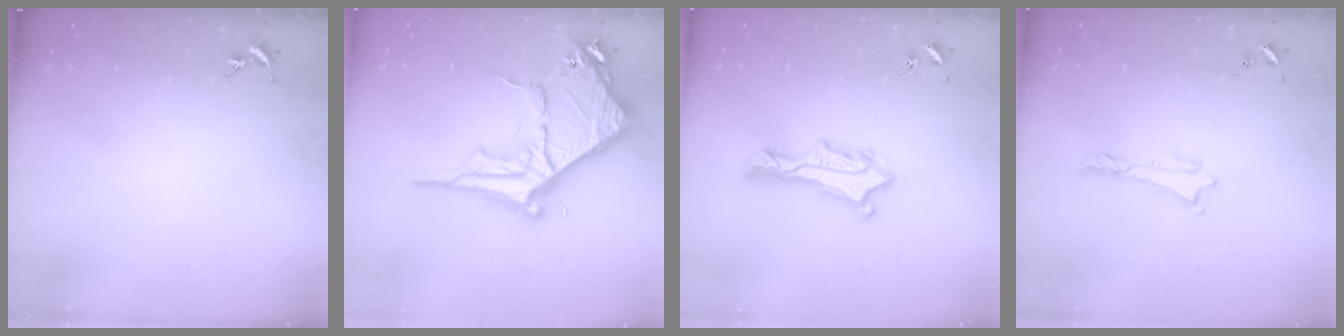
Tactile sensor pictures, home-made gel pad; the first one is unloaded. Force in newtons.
{"total": 9.3, "press": 9.3, "slide": 0.9}
{"total": 4.7, "press": 4.6, "slide": 0.3}
{"total": 0.0}